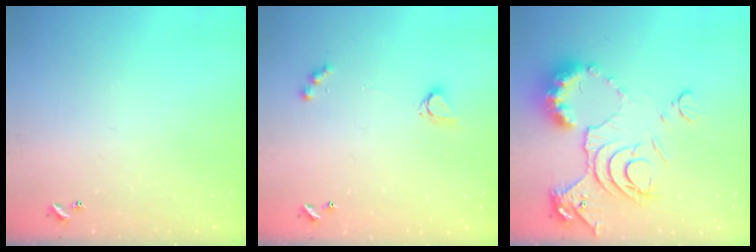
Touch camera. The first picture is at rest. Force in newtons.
{"total": 3.3, "press": 3.3, "slide": 0.3}
{"total": 14.3, "press": 14.2, "slide": 1.6}